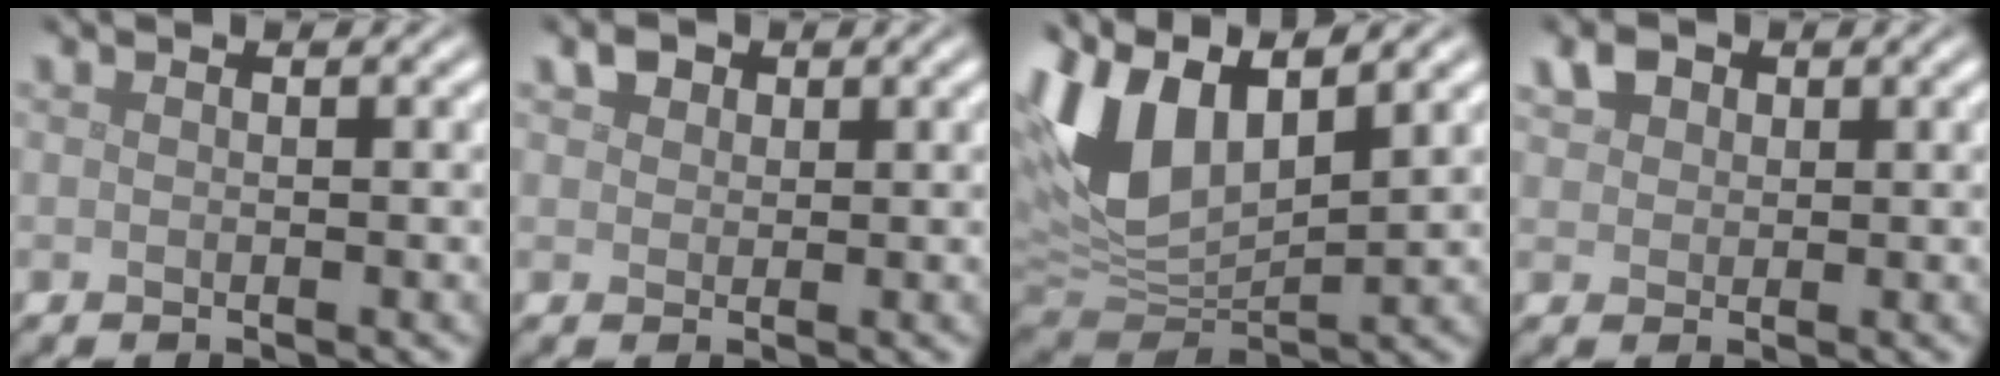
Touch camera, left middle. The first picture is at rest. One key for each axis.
{"total": 1.6, "fx": 1.0, "fy": 1.2, "fz": 0.6, "tx": -0.011, "ty": 0.003, "tz": 0.015}
{"total": 9.9, "fx": 3.7, "fy": 5.1, "fz": 7.7, "tx": -0.181, "ty": 0.008, "tz": 0.065}
{"total": 2.2, "fx": 1.2, "fy": 1.6, "fz": 0.9, "tx": -0.019, "ty": 0.005, "tz": 0.018}